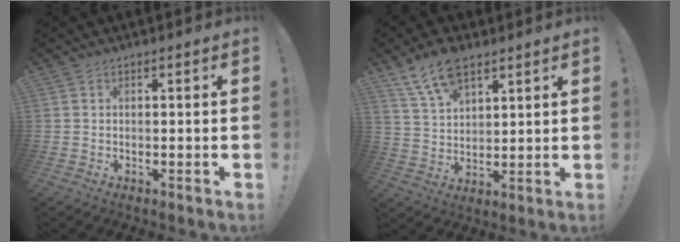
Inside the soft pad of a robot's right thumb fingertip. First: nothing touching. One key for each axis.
{"total": 10.5, "fx": 7.3, "fy": 5.2, "fz": 5.5, "tx": -0.106, "ty": -0.030, "tz": 0.139}